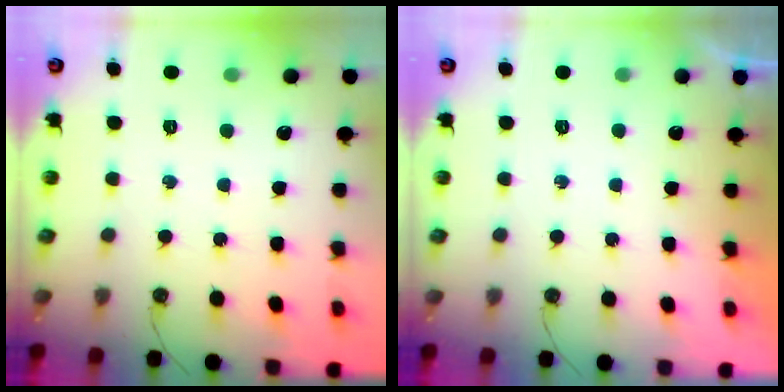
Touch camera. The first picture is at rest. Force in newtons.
{"total": 0.0}